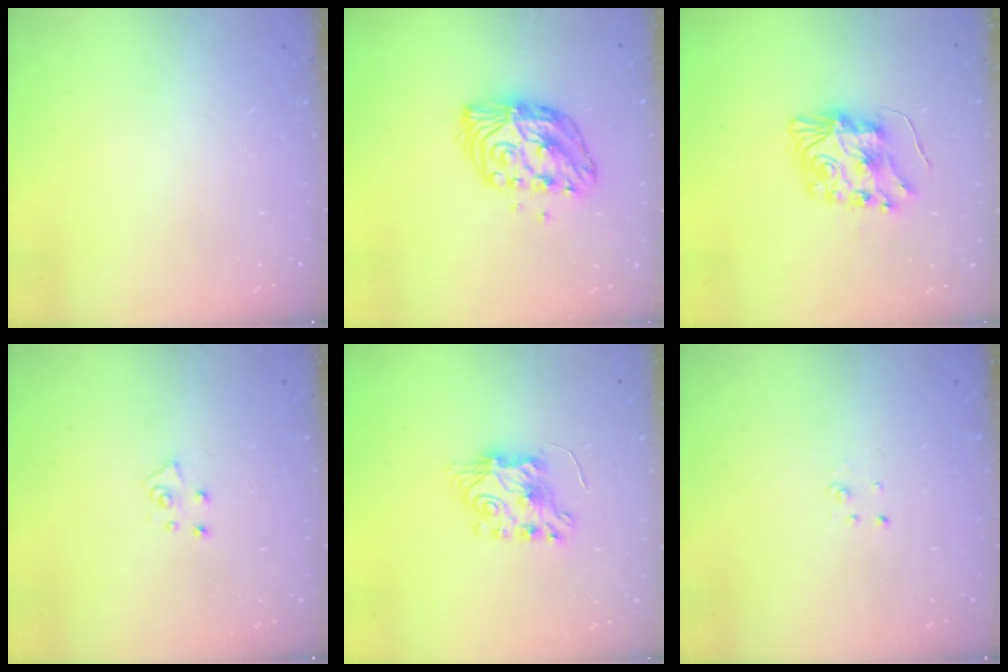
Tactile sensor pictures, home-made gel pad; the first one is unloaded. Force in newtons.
{"total": 11.3, "press": 11.3, "slide": 0.7}
{"total": 8.5, "press": 8.5, "slide": 0.4}
{"total": 5.7, "press": 5.7, "slide": 0.4}
{"total": 6.9, "press": 6.9, "slide": 0.4}
{"total": 2.0, "press": 2.0, "slide": 0.2}